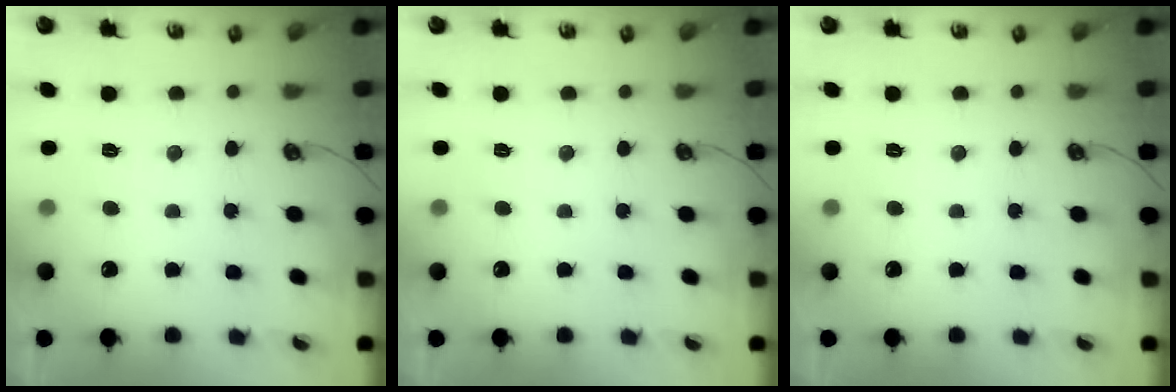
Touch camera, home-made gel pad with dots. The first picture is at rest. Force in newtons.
{"total": 0.0}
{"total": 0.0}